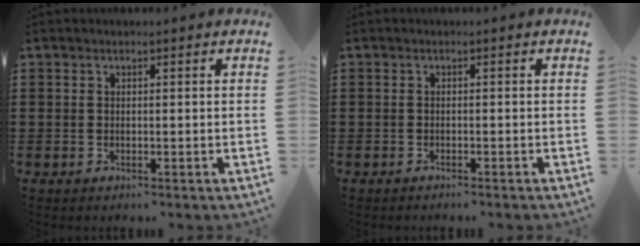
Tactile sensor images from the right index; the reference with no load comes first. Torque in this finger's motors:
{"motor_torque": [-1.06, 1.08, -0.35, -0.04]}